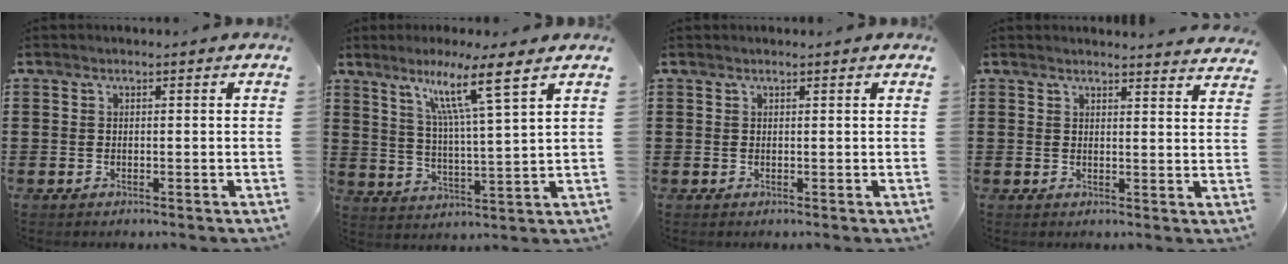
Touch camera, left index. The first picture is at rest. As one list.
[{"total": 9.5, "force": [6.3, -0.5, 7.0], "torque": [-0.140, -0.027, 0.099]}, {"total": 0.0}, {"total": 2.7, "force": [2.7, -0.3, 0.2], "torque": [-0.006, -0.013, 0.050]}]